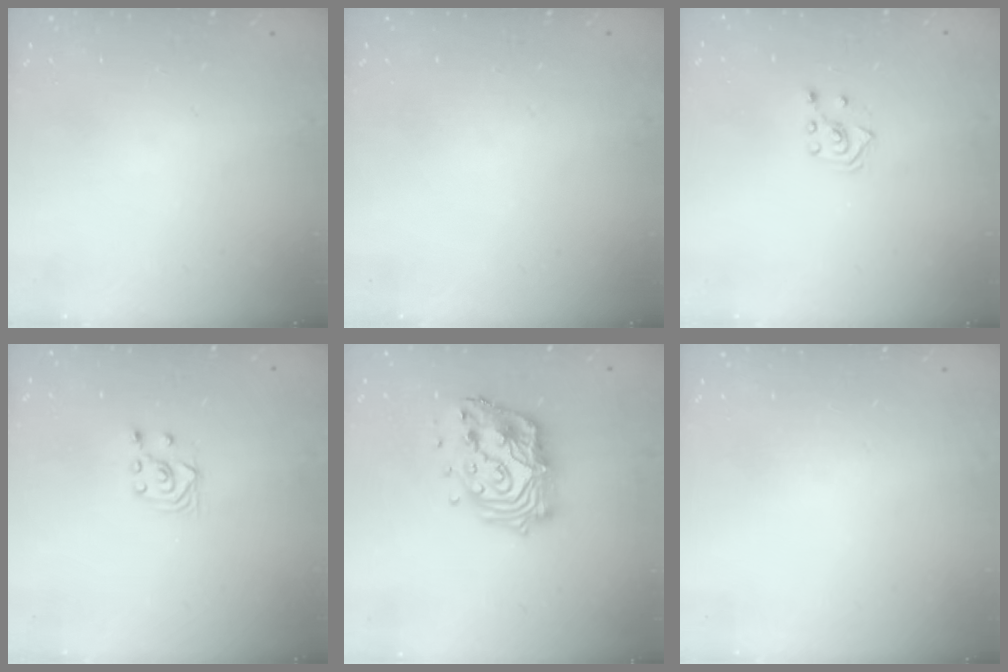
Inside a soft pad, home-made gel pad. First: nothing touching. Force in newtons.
{"total": 0.0}
{"total": 3.6, "press": 3.5, "slide": 0.7}
{"total": 2.6, "press": 2.5, "slide": 1.0}
{"total": 15.9, "press": 15.9, "slide": 1.0}
{"total": 0.0}